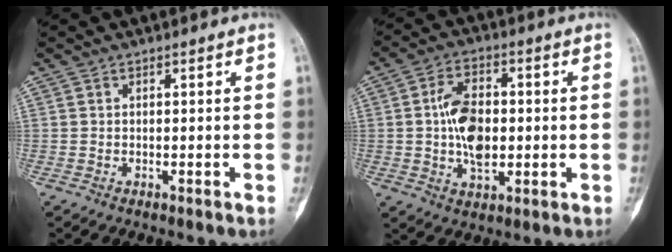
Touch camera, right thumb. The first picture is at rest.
{"total": 10.6, "force": [-0.1, 6.5, 8.4], "torque": [-0.128, 0.011, -0.002]}